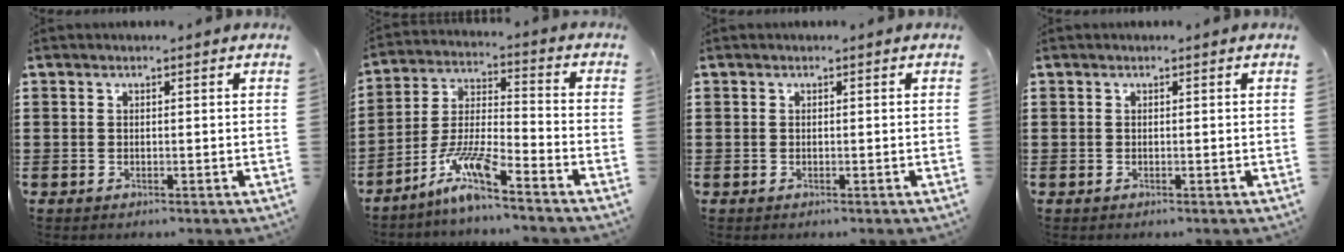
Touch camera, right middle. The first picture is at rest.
{"total": 9.1, "force": [-7.0, 0.7, 5.8], "torque": [-0.134, -0.014, -0.140]}
{"total": 0.0}
{"total": 0.0}